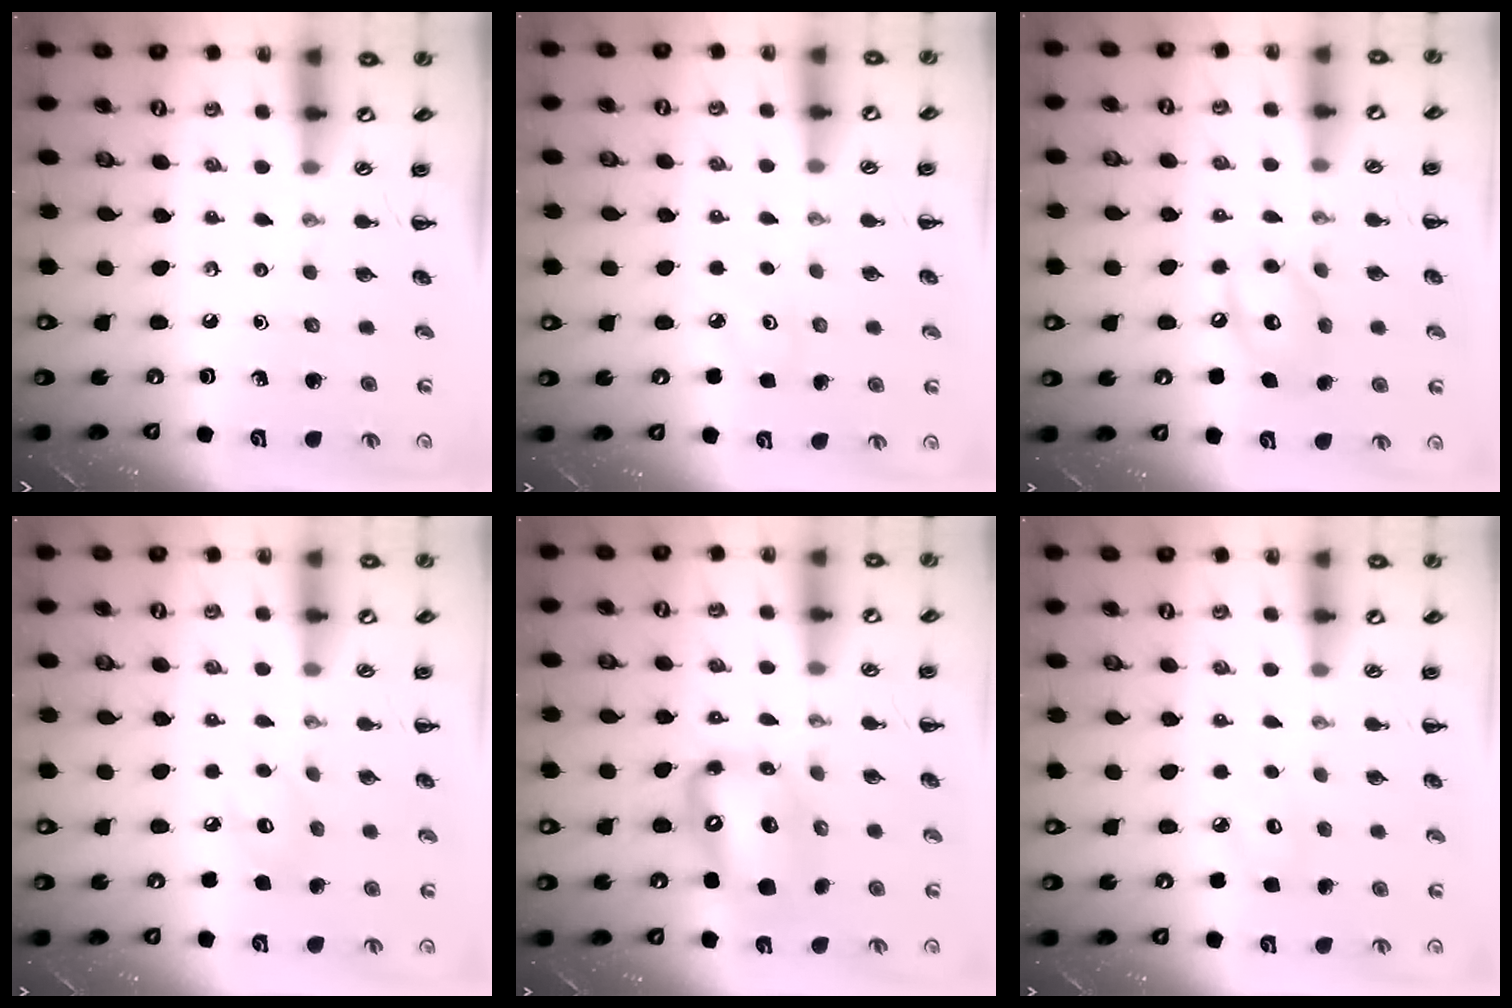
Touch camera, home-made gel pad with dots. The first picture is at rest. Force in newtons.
{"total": 4.7, "press": 4.5, "slide": 1.4}
{"total": 10.4, "press": 10.3, "slide": 1.5}
{"total": 6.9, "press": 6.9, "slide": 1.1}
{"total": 12.5, "press": 11.9, "slide": 3.7}
{"total": 5.4, "press": 5.2, "slide": 1.5}